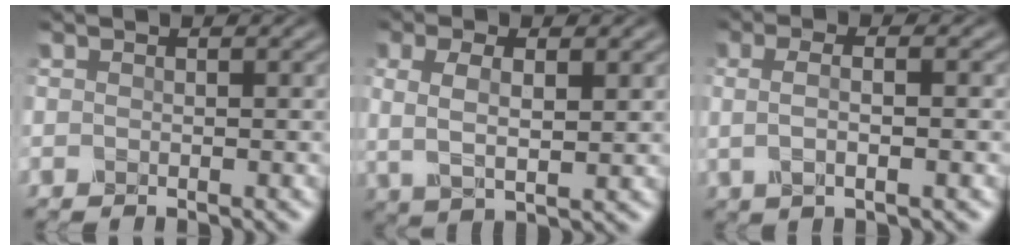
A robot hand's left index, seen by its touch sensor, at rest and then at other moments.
{"total": 3.8, "force": [0.9, 1.4, 3.5], "torque": [-0.073, -0.002, 0.018]}
{"total": 3.6, "force": [0.3, 1.3, 3.3], "torque": [-0.055, 0.002, -0.002]}